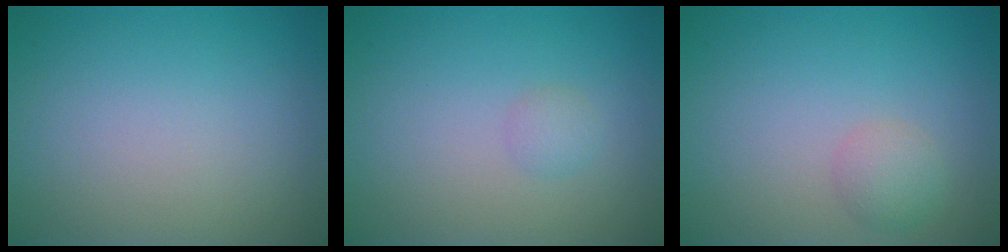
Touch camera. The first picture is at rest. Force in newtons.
{"total": 1.0, "press": 1.0, "slide": 0.1}
{"total": 1.7, "press": 1.7, "slide": 0.1}